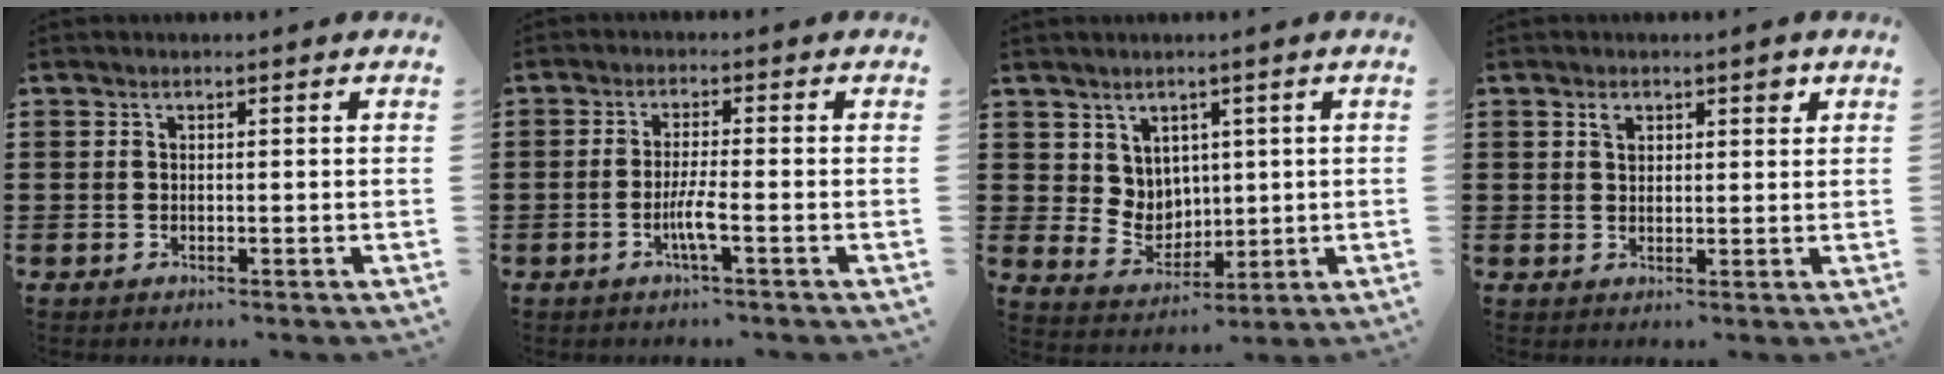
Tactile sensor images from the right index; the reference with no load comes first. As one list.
[{"total": 3.8, "force": [-1.6, 0.0, 3.5], "torque": [-0.067, -0.007, -0.033]}, {"total": 5.1, "force": [2.9, 4.1, 0.8], "torque": [-0.041, -0.004, 0.055]}, {"total": 2.4, "force": [1.4, 1.3, 1.5], "torque": [-0.017, -0.001, 0.021]}]